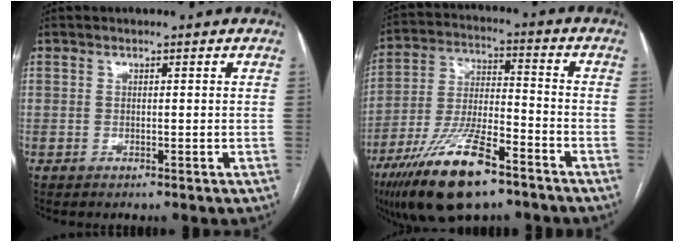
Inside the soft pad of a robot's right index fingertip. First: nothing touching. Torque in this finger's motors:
{"motor_torque": [0.95, -1.19, 0.41, 0.06]}